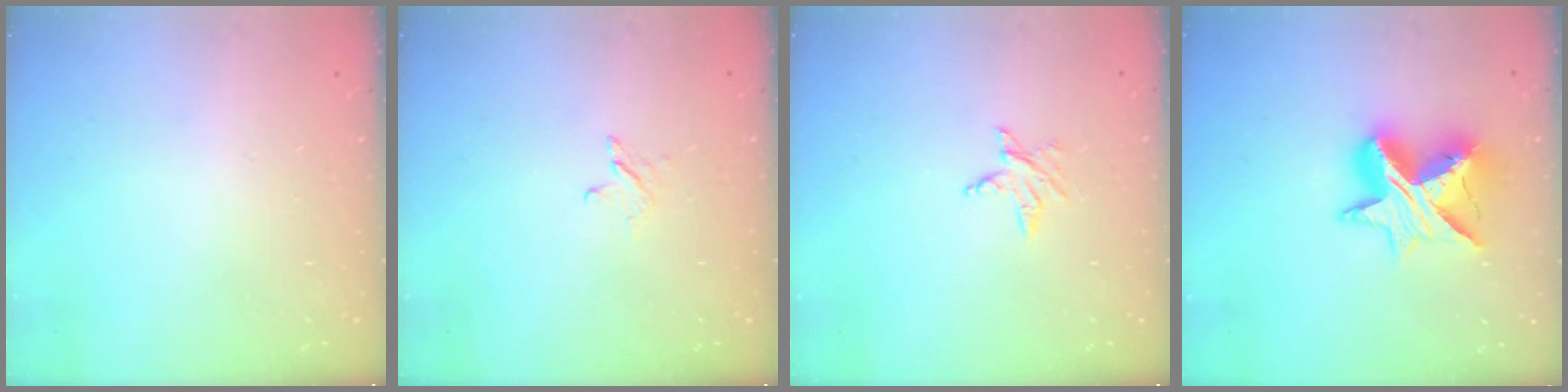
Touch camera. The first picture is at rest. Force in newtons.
{"total": 2.5, "press": 2.5, "slide": 0.3}
{"total": 3.4, "press": 3.4, "slide": 0.5}
{"total": 13.6, "press": 13.6, "slide": 1.0}